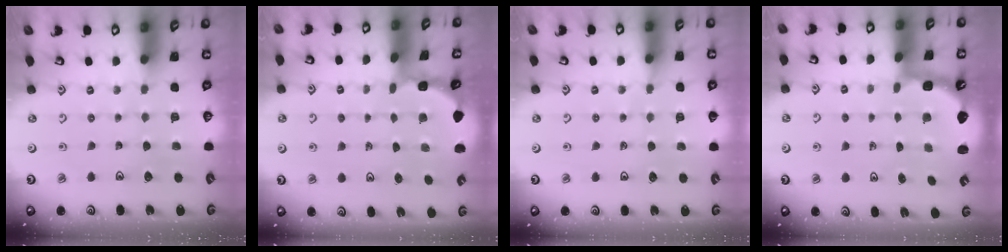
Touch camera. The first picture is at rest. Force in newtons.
{"total": 1.7, "press": 1.7, "slide": 0.1}
{"total": 3.0, "press": 3.0, "slide": 0.3}
{"total": 2.2, "press": 1.8, "slide": 1.3}